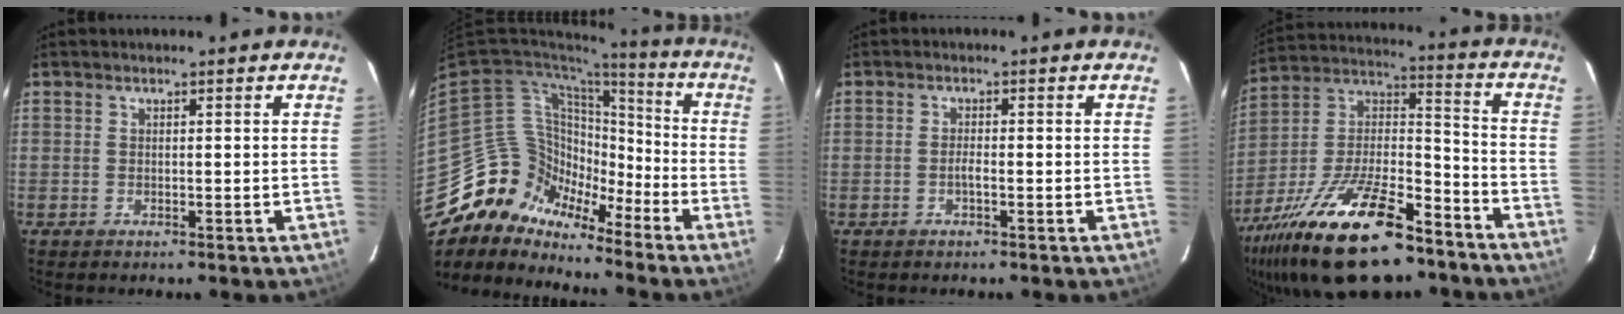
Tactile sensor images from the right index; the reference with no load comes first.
{"total": 13.0, "force": [-10.7, 7.2, 1.3], "torque": [-0.029, 0.041, -0.207]}
{"total": 1.4, "force": [-0.7, 0.2, 1.2], "torque": [-0.025, 0.002, -0.014]}
{"total": 27.8, "force": [-18.4, 10.3, 18.1], "torque": [-0.350, -0.014, -0.300]}